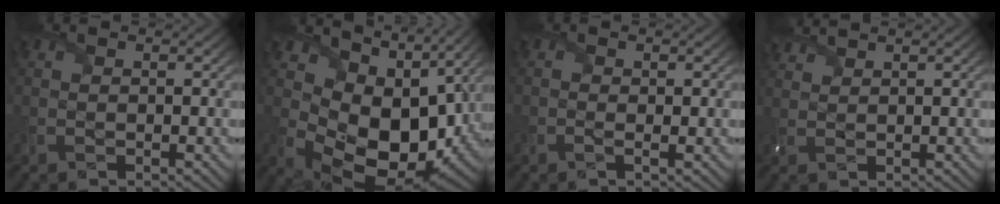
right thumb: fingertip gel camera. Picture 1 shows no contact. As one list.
[{"total": 13.2, "force": [2.9, 9.4, 8.7], "torque": [-0.185, -0.038, 0.073]}, {"total": 1.1, "force": [-0.3, 0.5, 0.9], "torque": [-0.018, -0.005, -0.007]}, {"total": 2.2, "force": [2.1, 0.3, 0.7], "torque": [-0.023, 0.006, 0.047]}]